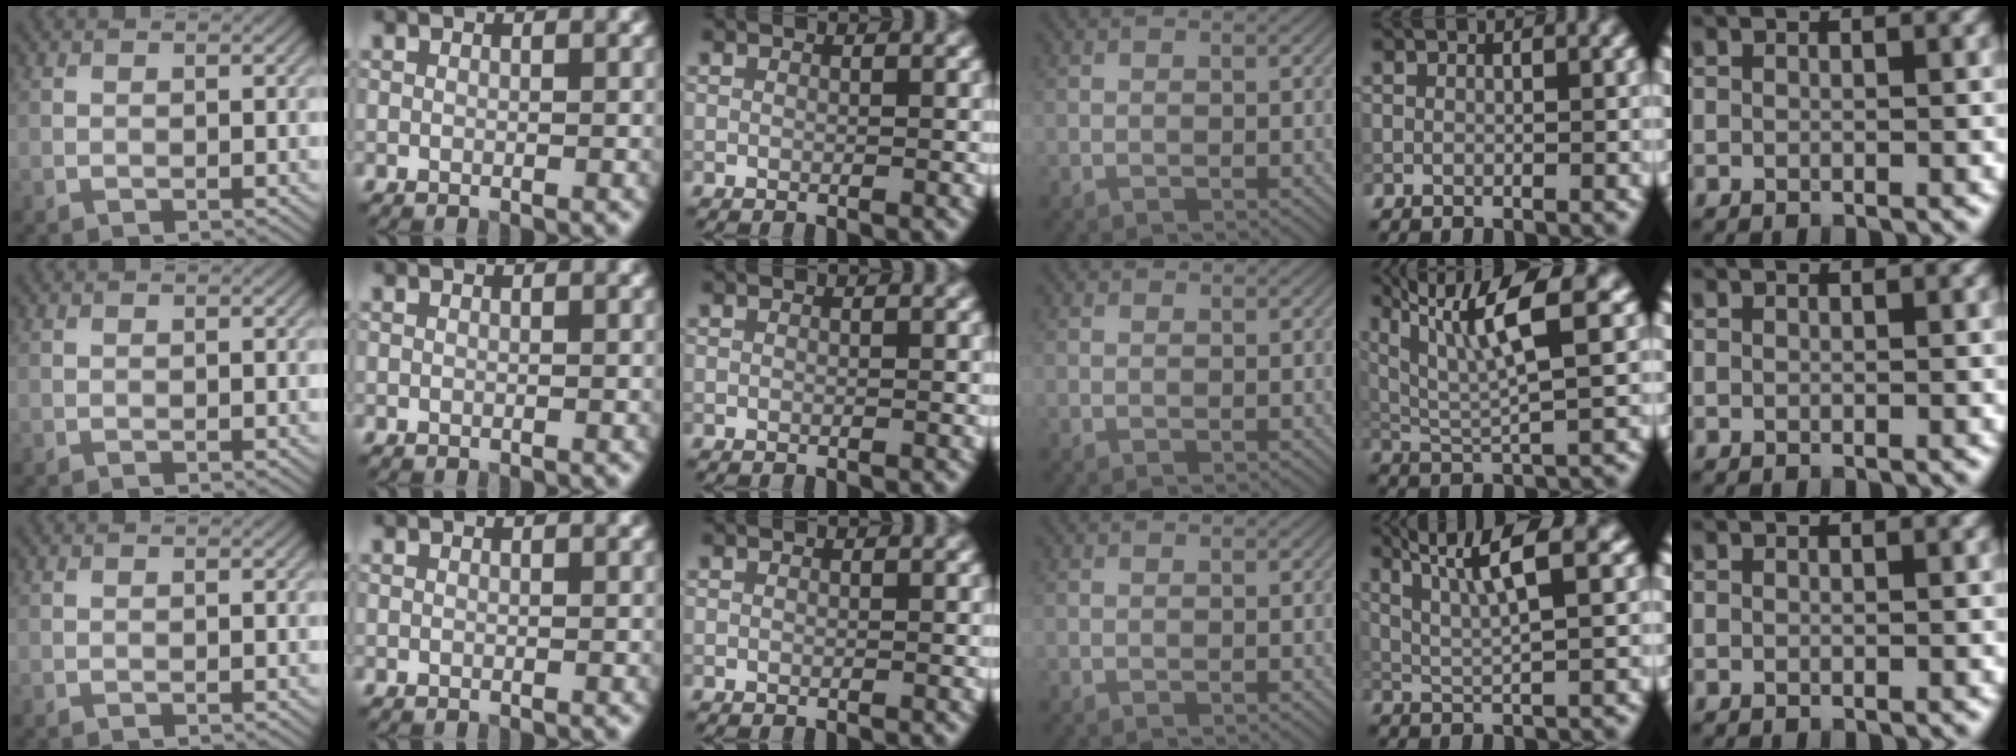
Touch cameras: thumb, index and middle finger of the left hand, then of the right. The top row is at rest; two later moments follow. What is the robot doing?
{"motion": "lift_and_place", "object": "calculator"}